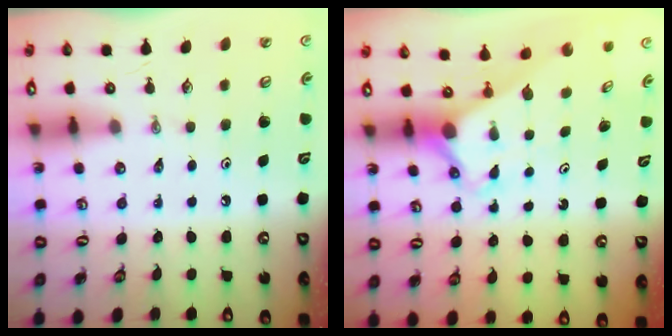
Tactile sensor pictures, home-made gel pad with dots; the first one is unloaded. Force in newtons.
{"total": 2.7, "press": 2.7, "slide": 0.1}